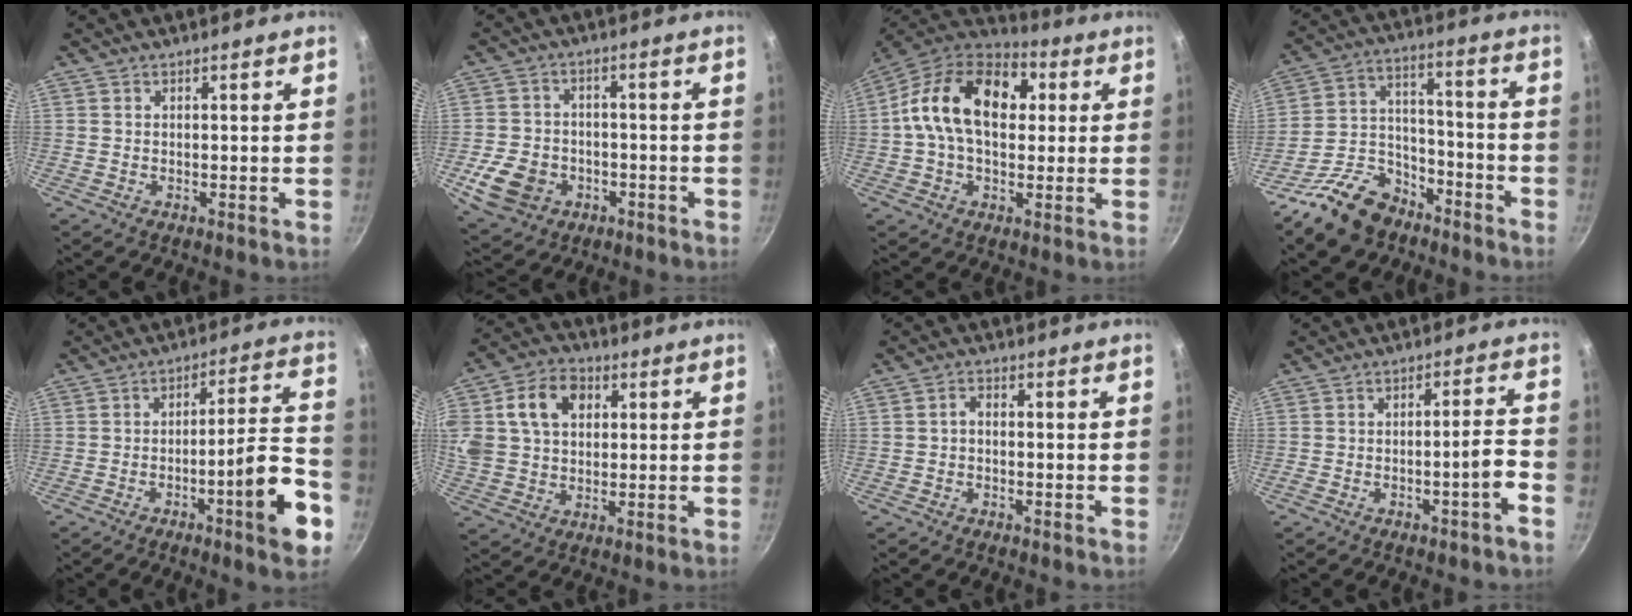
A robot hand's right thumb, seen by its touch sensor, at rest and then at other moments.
{"total": 11.1, "force": [-3.6, 8.2, 6.6], "torque": [-0.126, 0.018, -0.052]}
{"total": 19.5, "force": [3.2, 12.8, 14.4], "torque": [-0.210, 0.025, 0.031]}
{"total": 15.1, "force": [-10.5, 8.9, 6.3], "torque": [-0.094, 0.087, -0.183]}
{"total": 14.2, "force": [-6.1, 2.2, 12.7], "torque": [-0.168, 0.041, -0.093]}
{"total": 18.9, "force": [5.2, 14.2, 11.3], "torque": [-0.239, 0.033, 0.088]}
{"total": 1.9, "force": [-0.4, 1.3, 1.3], "torque": [-0.022, 0.013, -0.009]}
{"total": 5.2, "force": [-2.7, 0.1, 4.4], "torque": [-0.075, 0.032, -0.034]}